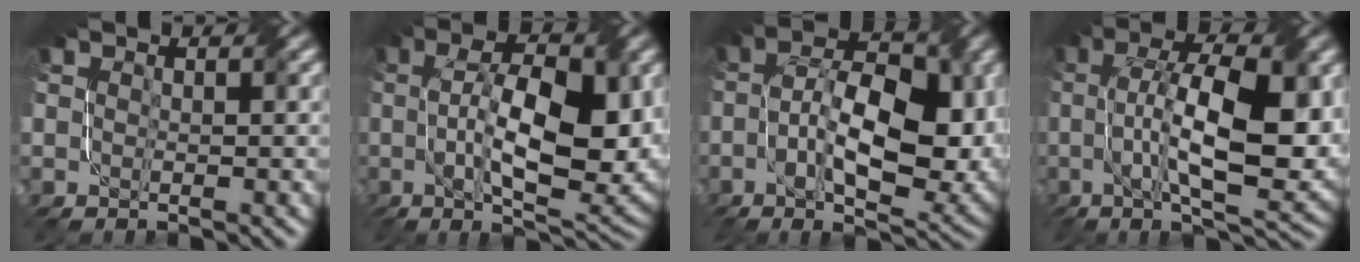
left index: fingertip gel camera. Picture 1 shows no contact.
{"total": 11.8, "force": [0.1, 4.8, 10.8], "torque": [-0.172, -0.001, 0.013]}
{"total": 11.8, "force": [-1.2, 5.6, 10.3], "torque": [-0.168, -0.001, -0.013]}
{"total": 12.4, "force": [0.5, 4.1, 11.7], "torque": [-0.188, 0.005, 0.013]}